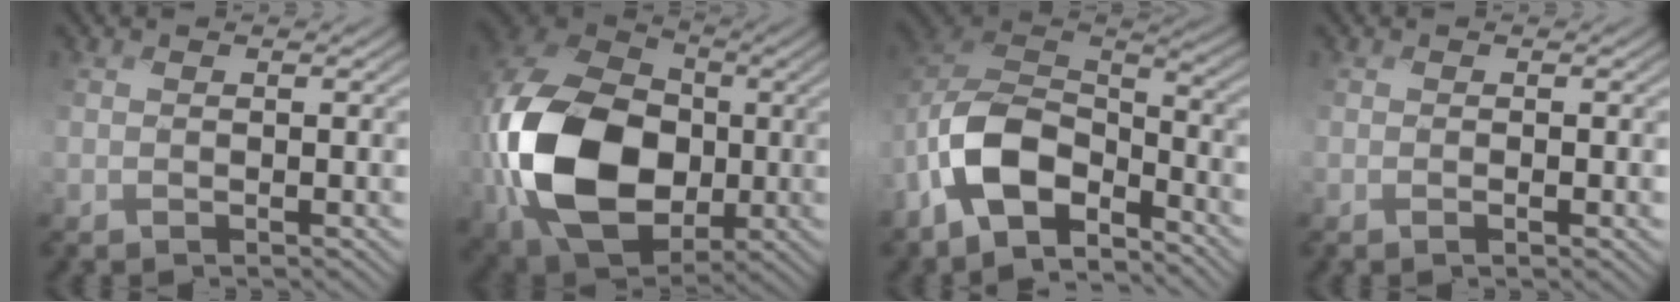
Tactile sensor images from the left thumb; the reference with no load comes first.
{"total": 17.8, "force": [-2.2, 12.9, 12.1], "torque": [-0.299, -0.021, -0.043]}
{"total": 12.2, "force": [-6.6, 6.4, 8.0], "torque": [-0.183, -0.012, -0.147]}
{"total": 1.2, "force": [-0.4, 0.3, 1.1], "torque": [-0.019, 0.000, -0.007]}